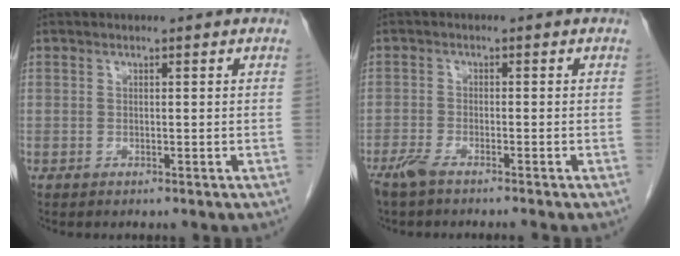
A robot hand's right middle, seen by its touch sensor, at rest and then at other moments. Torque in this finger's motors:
{"motor_torque": [0.02, 0.00, 0.05, 0.03]}